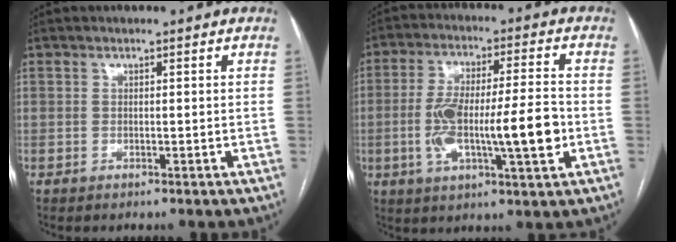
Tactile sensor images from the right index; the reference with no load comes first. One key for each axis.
{"total": 14.4, "fx": -2.6, "fy": 2.4, "fz": 14.0, "tx": -0.250, "ty": 0.010, "tz": -0.039}